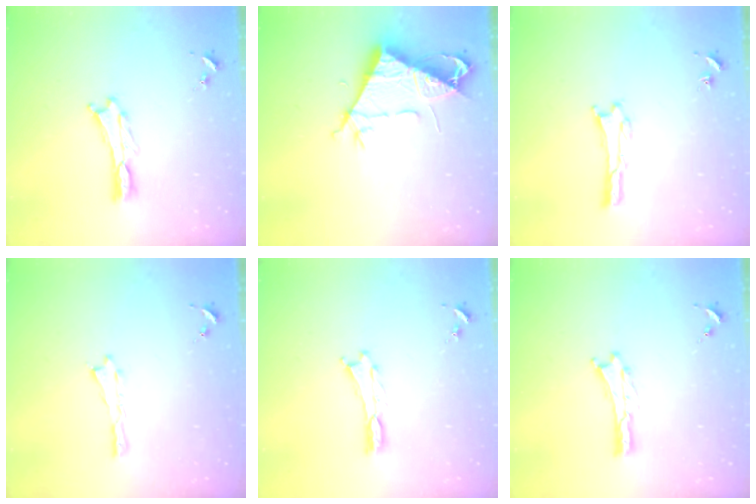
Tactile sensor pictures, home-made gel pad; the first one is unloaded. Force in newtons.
{"total": 8.2, "press": 8.1, "slide": 1.2}
{"total": 0.8, "press": 0.8, "slide": 0.2}
{"total": 0.0}
{"total": 0.0}
{"total": 0.0}